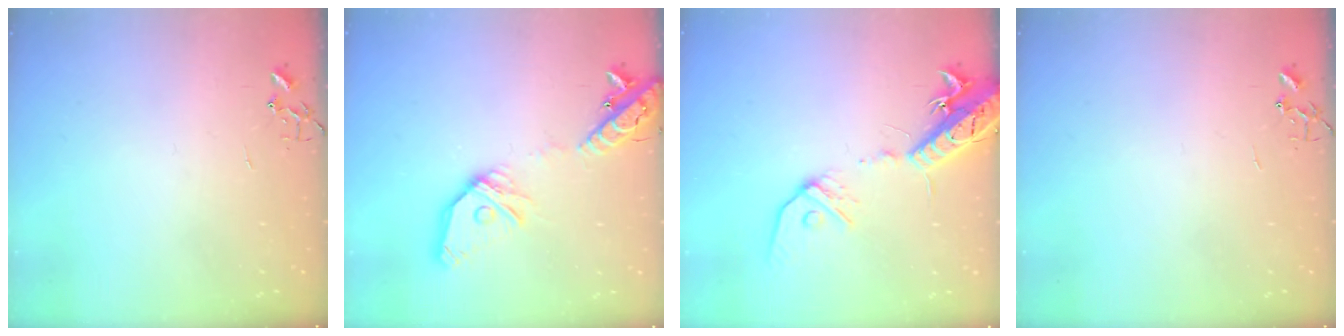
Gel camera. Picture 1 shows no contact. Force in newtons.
{"total": 18.2, "press": 18.0, "slide": 3.2}
{"total": 16.6, "press": 16.3, "slide": 3.5}
{"total": 0.0}